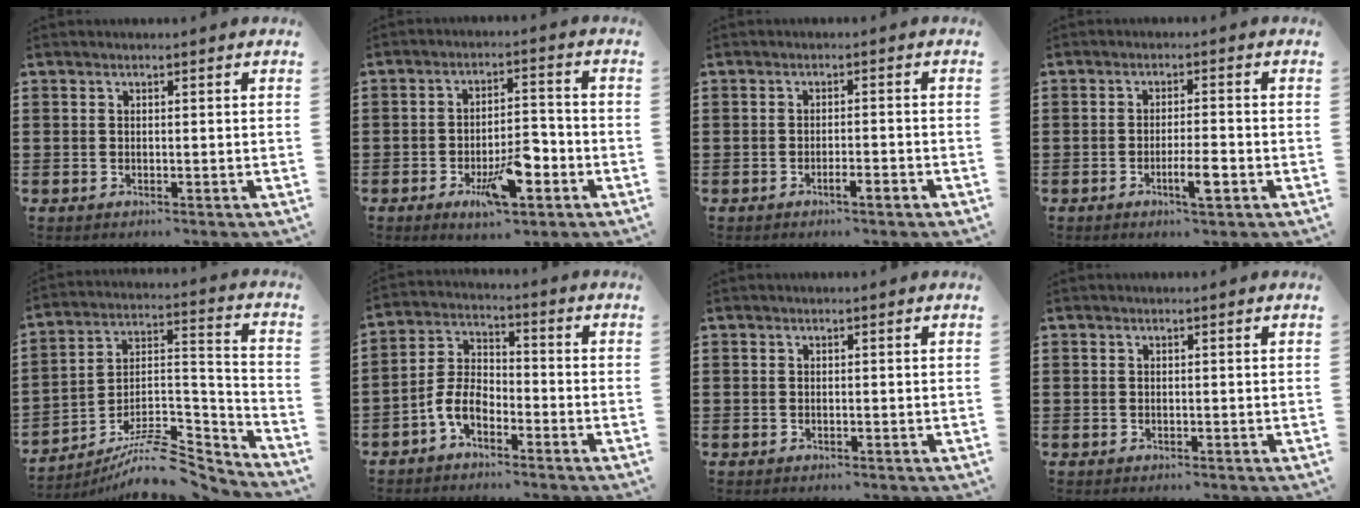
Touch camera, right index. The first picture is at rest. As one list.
[{"total": 8.7, "force": [-3.8, 3.3, 7.1], "torque": [-0.129, 0.003, -0.063]}, {"total": 2.1, "force": [-1.4, 0.0, 1.5], "torque": [-0.026, 0.000, -0.025]}, {"total": 4.5, "force": [-2.1, 0.4, 4.0], "torque": [-0.074, -0.010, -0.036]}, {"total": 9.1, "force": [-7.3, 3.0, 4.6], "torque": [-0.077, 0.016, -0.141]}, {"total": 6.0, "force": [-3.3, 3.1, 3.9], "torque": [-0.104, 0.004, -0.072]}, {"total": 0.0}, {"total": 0.0}]